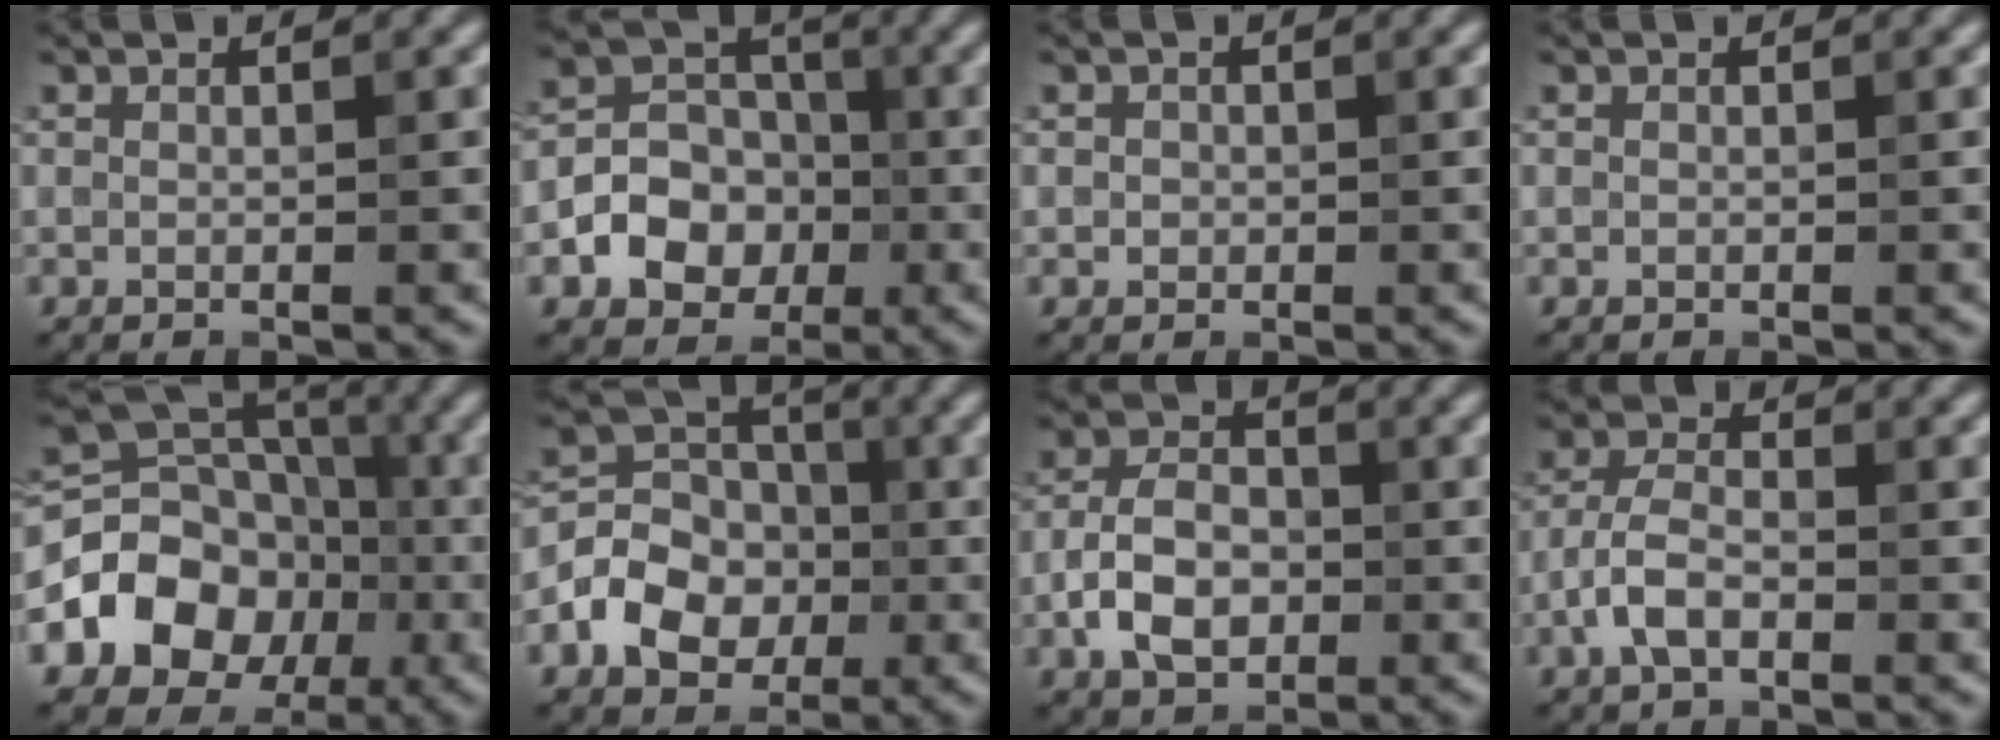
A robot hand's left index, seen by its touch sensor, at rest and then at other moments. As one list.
[{"total": 6.2, "force": [-2.0, 5.0, 3.1], "torque": [-0.032, -0.001, -0.047]}, {"total": 0.7, "force": [0.0, 0.7, 0.1], "torque": [0.002, -0.003, -0.002]}, {"total": 0.0}, {"total": 9.5, "force": [-2.6, 7.8, 4.7], "torque": [-0.069, 0.005, -0.068]}, {"total": 6.5, "force": [-2.0, 5.2, 3.5], "torque": [-0.057, 0.002, -0.049]}, {"total": 5.2, "force": [-1.5, 3.5, 3.5], "torque": [-0.063, 0.005, -0.035]}, {"total": 3.3, "force": [-1.4, 1.6, 2.4], "torque": [-0.048, 0.006, -0.039]}]